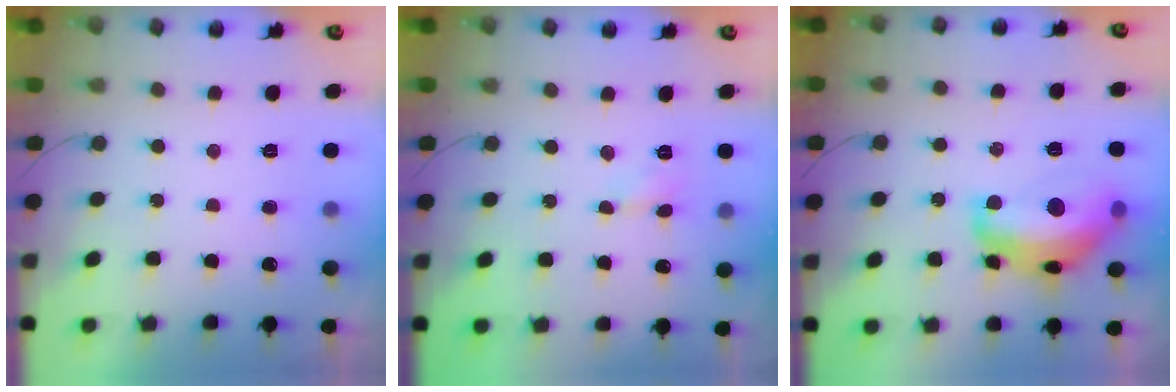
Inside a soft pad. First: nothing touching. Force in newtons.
{"total": 2.9, "press": 2.9, "slide": 0.3}
{"total": 15.7, "press": 15.6, "slide": 1.1}